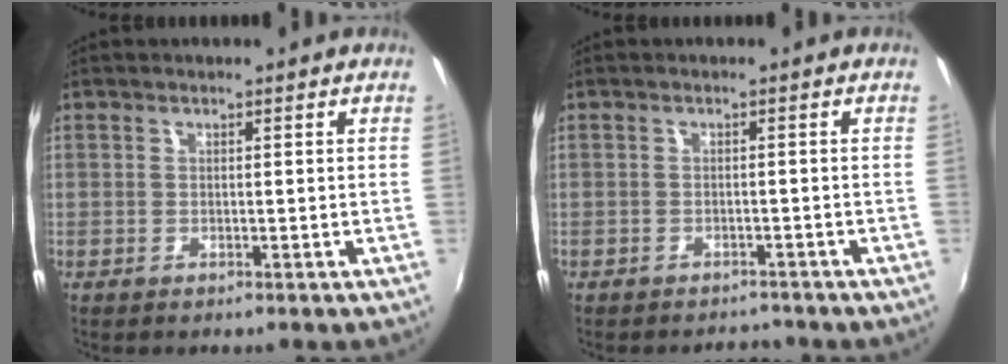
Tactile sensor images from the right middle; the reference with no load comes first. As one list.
[{"total": 3.1, "force": [-2.9, 1.2, 0.2], "torque": [-0.010, 0.001, -0.042]}]